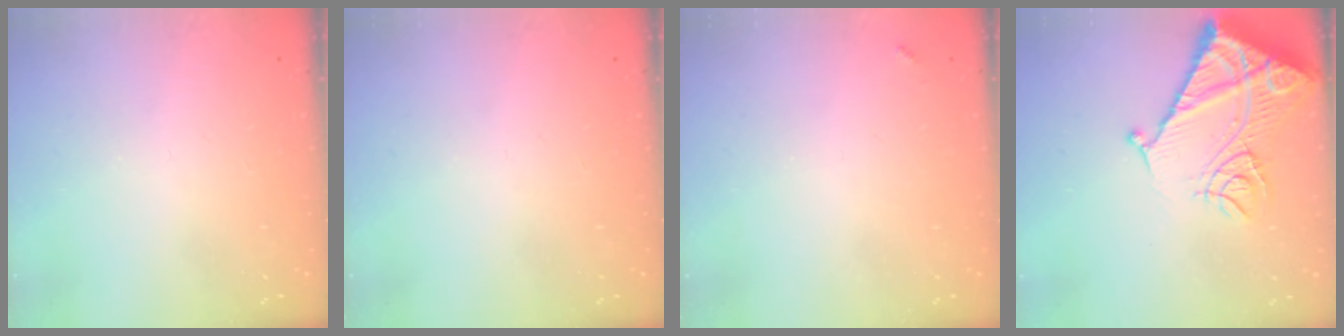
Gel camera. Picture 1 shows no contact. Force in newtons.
{"total": 0.0}
{"total": 3.6, "press": 3.6, "slide": 0.2}
{"total": 16.1, "press": 16.0, "slide": 1.8}